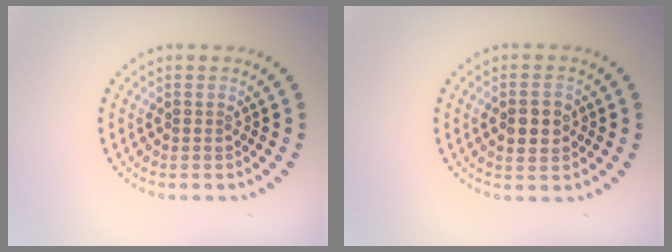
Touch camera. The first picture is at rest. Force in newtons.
{"total": 2.9, "press": 2.9, "slide": 0.1}